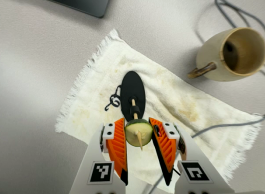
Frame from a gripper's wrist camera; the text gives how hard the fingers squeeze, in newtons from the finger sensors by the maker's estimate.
{"total": 8.7, "left": 8.4, "right": 9.1}